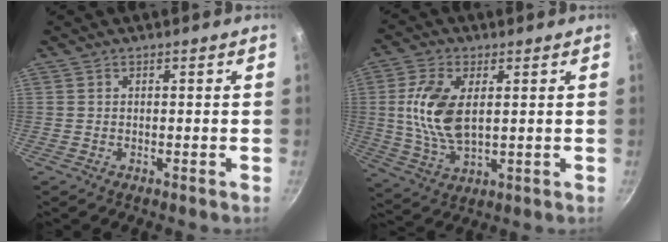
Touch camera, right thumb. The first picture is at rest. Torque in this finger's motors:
{"motor_torque": [-0.25, 0.72, 0.44, 0.48, 0.27]}